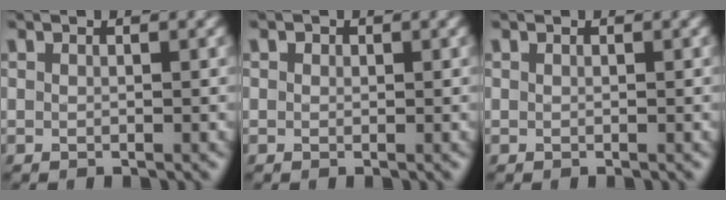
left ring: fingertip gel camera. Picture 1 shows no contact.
{"total": 0.5, "force": [0.2, 0.4, 0.2], "torque": [-0.002, -0.004, -0.001]}
{"total": 0.0}